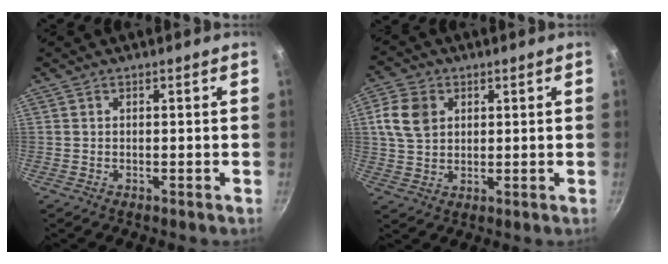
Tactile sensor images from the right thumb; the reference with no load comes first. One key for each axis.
{"total": 7.7, "fx": 2.2, "fy": 5.9, "fz": 4.5, "tx": -0.075, "ty": 0.005, "tz": 0.040}